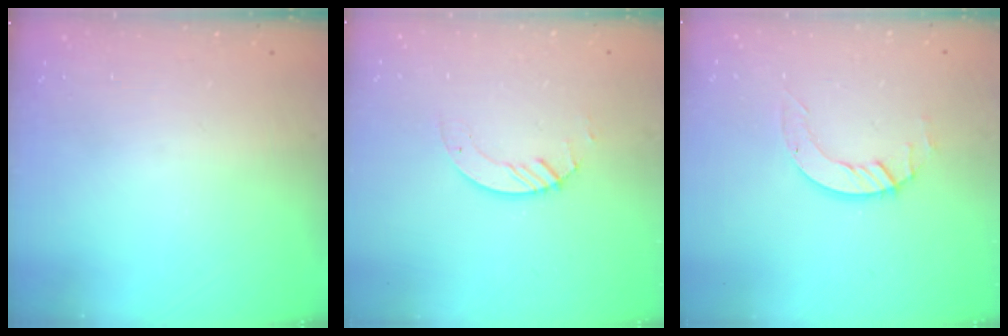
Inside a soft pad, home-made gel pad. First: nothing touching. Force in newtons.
{"total": 2.6, "press": 2.6, "slide": 0.3}
{"total": 4.1, "press": 4.1, "slide": 0.1}